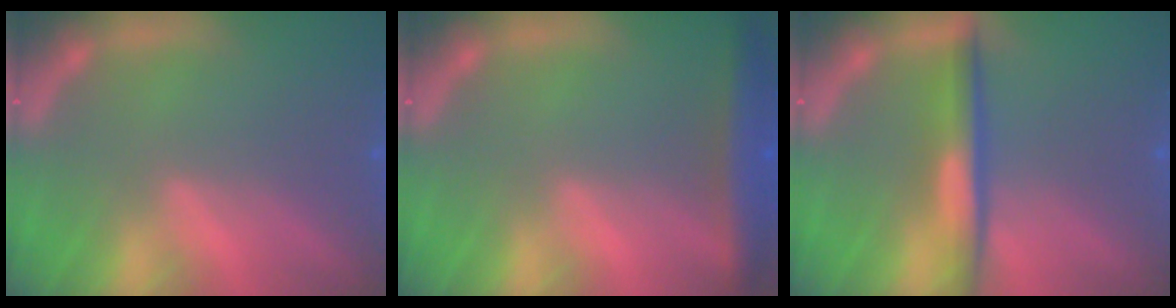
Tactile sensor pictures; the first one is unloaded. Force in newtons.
{"total": 4.4}
{"total": 4.0}